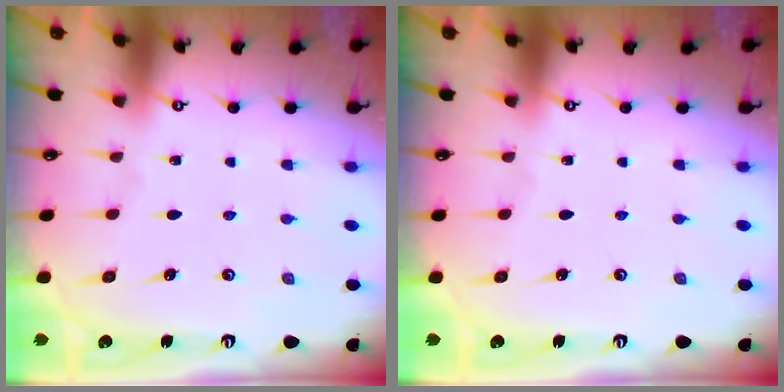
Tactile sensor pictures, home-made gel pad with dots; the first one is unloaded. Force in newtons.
{"total": 0.0}